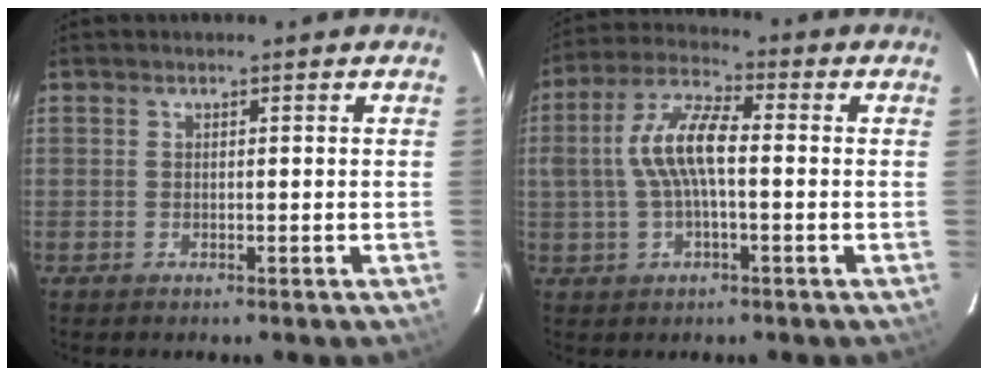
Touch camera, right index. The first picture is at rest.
{"total": 9.9, "force": [-0.1, 3.5, 9.2], "torque": [-0.190, 0.016, -0.003]}